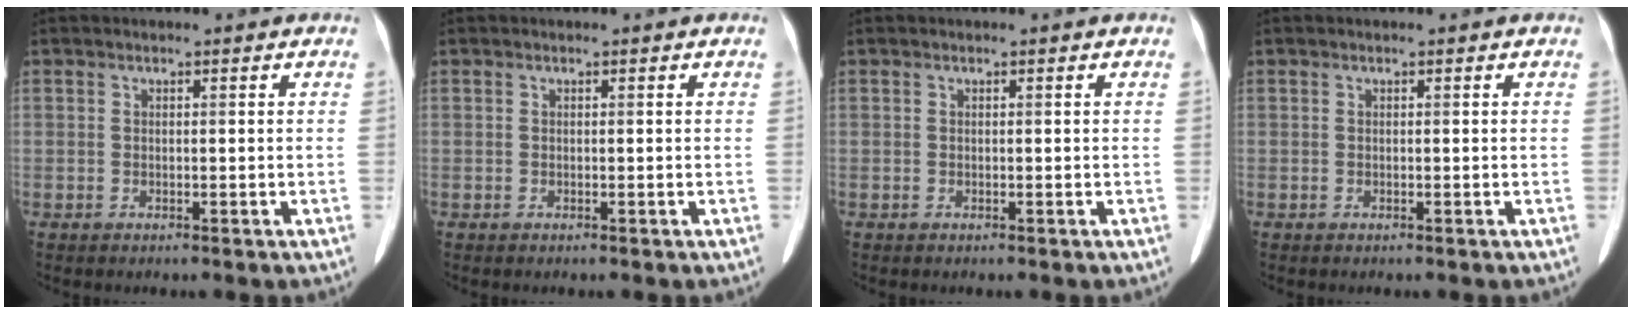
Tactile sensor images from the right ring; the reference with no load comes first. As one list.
[{"total": 0.0}, {"total": 0.0}, {"total": 0.0}]